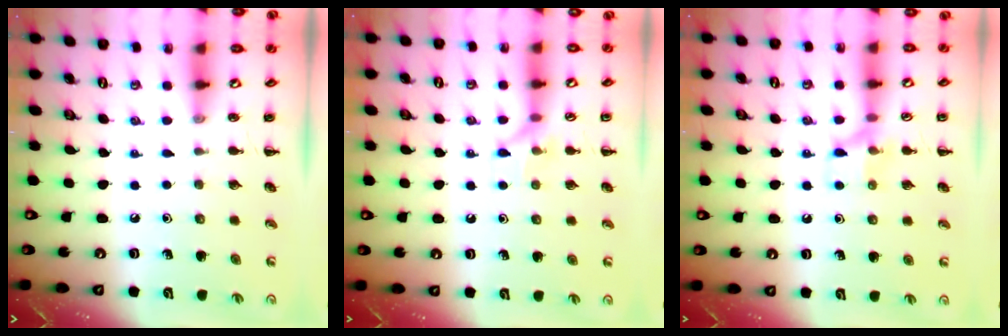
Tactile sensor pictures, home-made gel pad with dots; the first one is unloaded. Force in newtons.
{"total": 6.2, "press": 6.2, "slide": 0.6}
{"total": 7.4, "press": 7.4, "slide": 0.8}